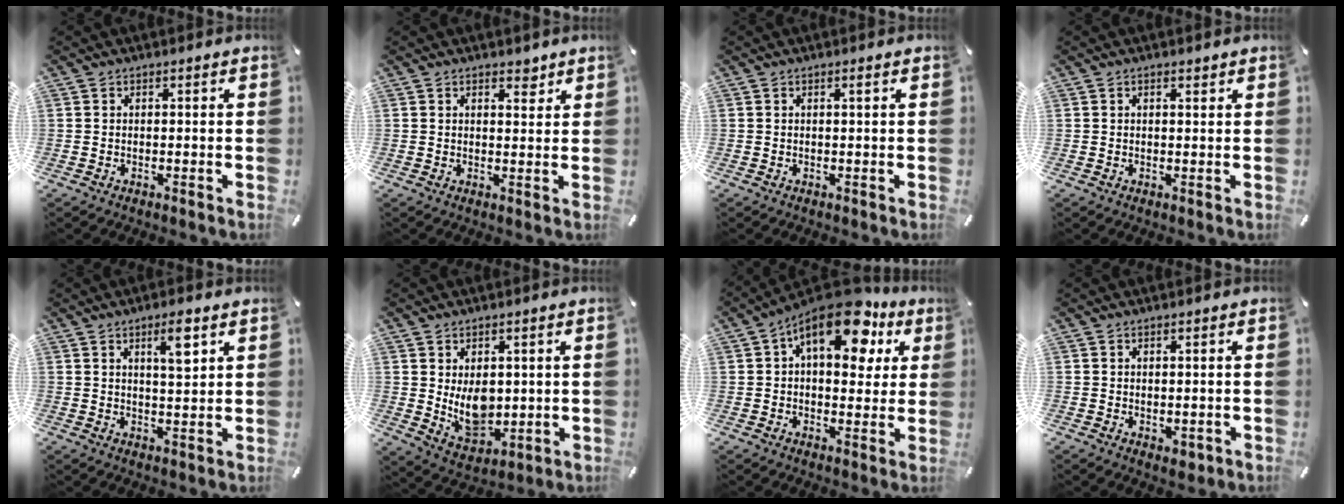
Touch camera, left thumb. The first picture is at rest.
{"total": 2.8, "force": [2.0, 1.6, 1.1], "torque": [-0.002, -0.011, 0.031]}
{"total": 0.7, "force": [0.2, 0.0, 0.6], "torque": [-0.011, 0.000, 0.004]}
{"total": 0.9, "force": [0.6, 0.4, 0.6], "torque": [-0.012, 0.001, 0.010]}
{"total": 6.1, "force": [3.0, 1.5, 5.1], "torque": [-0.076, -0.009, 0.042]}
{"total": 9.5, "force": [1.2, 6.9, 6.5], "torque": [-0.089, -0.016, 0.025]}
{"total": 16.7, "force": [8.1, 8.7, 11.7], "torque": [-0.168, -0.036, 0.136]}
{"total": 1.4, "force": [0.0, 1.1, 0.9], "torque": [-0.015, 0.004, 0.001]}